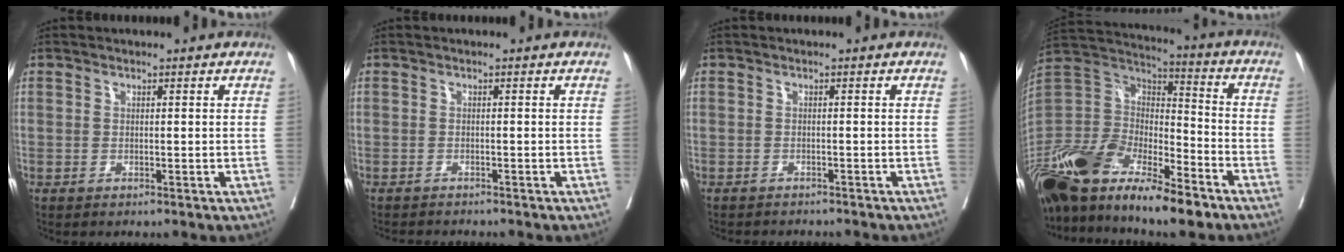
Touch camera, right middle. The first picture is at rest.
{"total": 3.4, "force": [-3.3, 0.4, 0.9], "torque": [-0.014, -0.008, -0.048]}
{"total": 5.2, "force": [-4.9, 1.2, 1.4], "torque": [-0.016, -0.006, -0.063]}
{"total": 22.3, "force": [-16.5, 6.3, 13.6], "torque": [-0.292, -0.023, -0.312]}